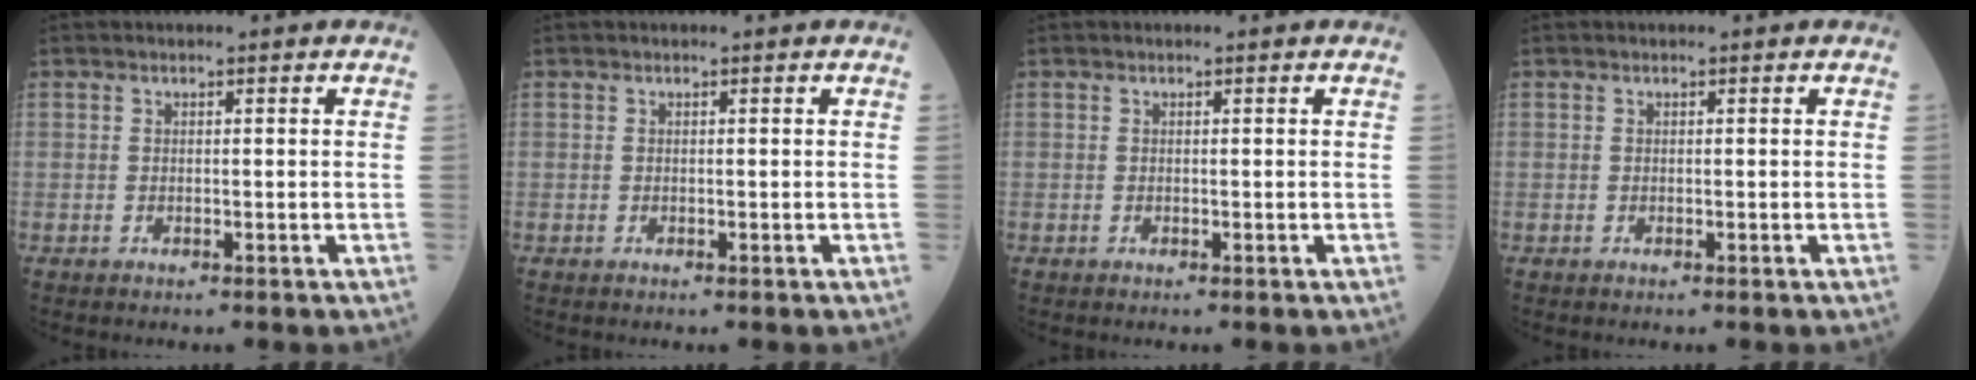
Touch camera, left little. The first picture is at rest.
{"total": 0.0}
{"total": 0.0}
{"total": 0.0}